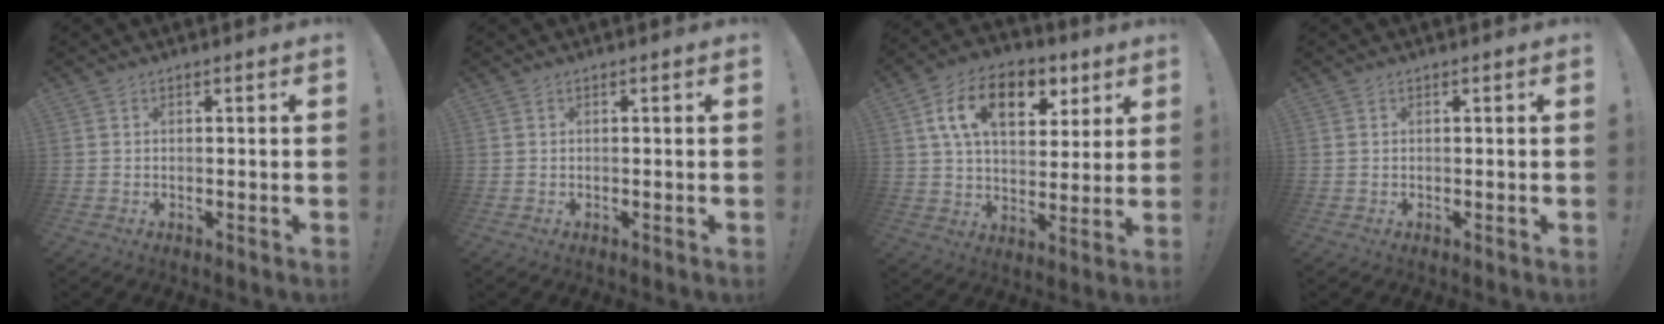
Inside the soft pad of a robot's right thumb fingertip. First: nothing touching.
{"total": 0.0}
{"total": 17.0, "force": [7.1, 10.7, 11.2], "torque": [-0.170, -0.022, 0.125]}
{"total": 0.0}